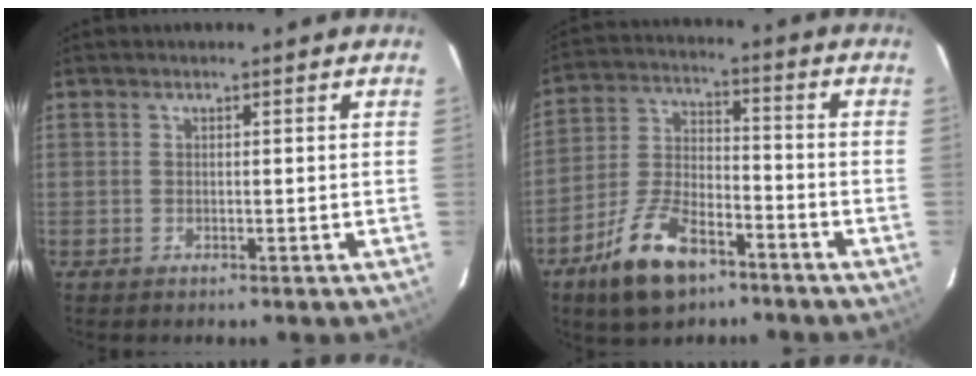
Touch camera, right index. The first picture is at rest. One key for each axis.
{"total": 13.3, "fx": -8.4, "fy": 6.2, "fz": 8.1, "tx": -0.178, "ty": 0.003, "tz": -0.151}